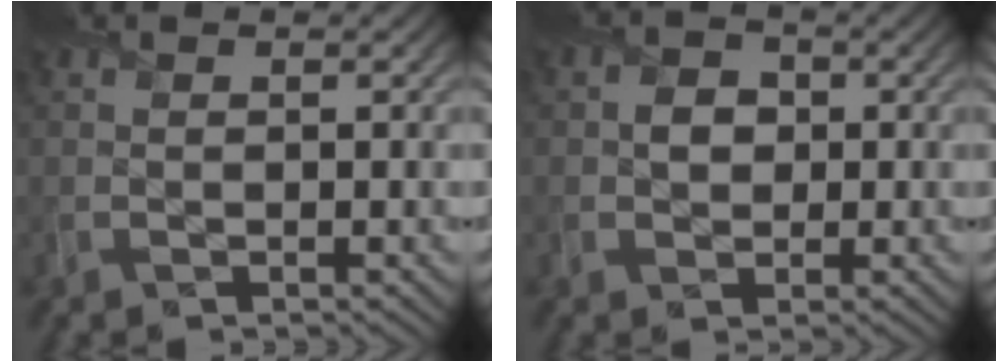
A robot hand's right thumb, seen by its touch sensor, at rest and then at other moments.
{"total": 2.5, "force": [-0.1, 2.2, 1.2], "torque": [-0.025, 0.000, -0.007]}